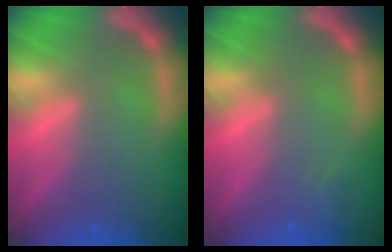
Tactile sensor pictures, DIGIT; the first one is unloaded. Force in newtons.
{"total": 0.9}